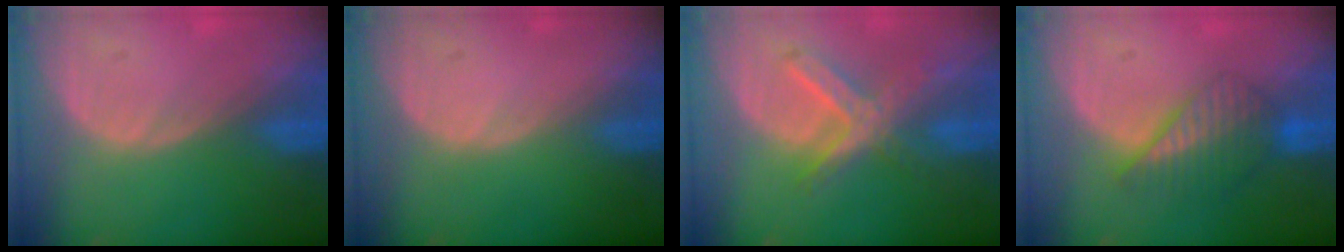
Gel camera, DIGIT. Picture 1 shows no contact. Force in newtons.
{"total": 0.0}
{"total": 7.0, "press": 6.2, "slide": 3.3}
{"total": 6.6, "press": 5.9, "slide": 2.9}